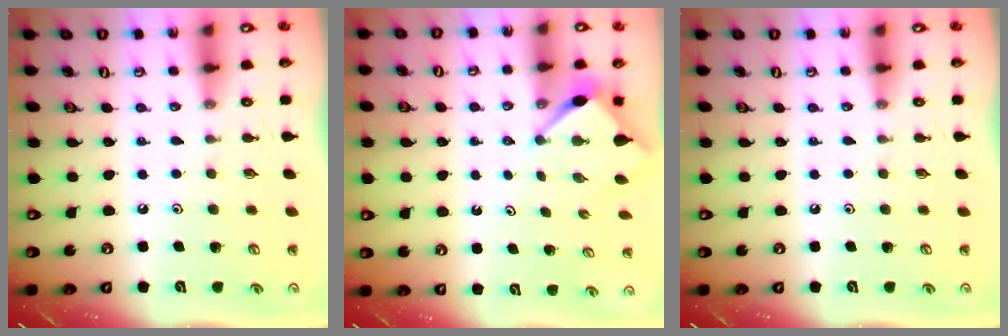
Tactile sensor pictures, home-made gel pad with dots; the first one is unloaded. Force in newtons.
{"total": 3.5, "press": 3.5, "slide": 0.3}
{"total": 0.0}